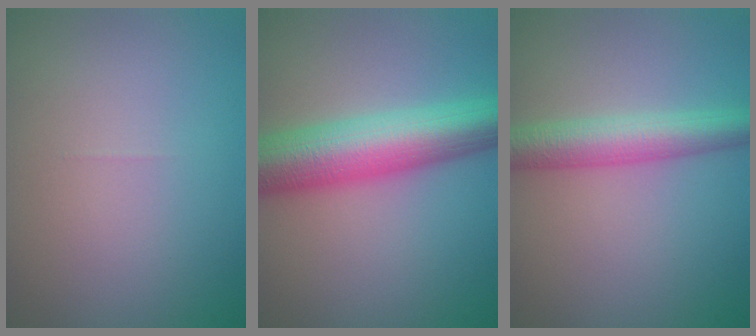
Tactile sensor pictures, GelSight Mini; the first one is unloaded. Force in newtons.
{"total": 8.9, "press": 8.9, "slide": 0.3}
{"total": 4.6, "press": 4.6, "slide": 0.1}